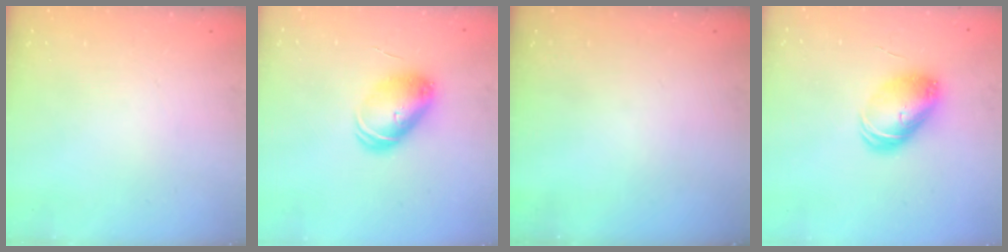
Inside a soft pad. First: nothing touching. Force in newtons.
{"total": 7.9, "press": 7.9, "slide": 0.9}
{"total": 0.0}
{"total": 9.1, "press": 9.1, "slide": 0.1}